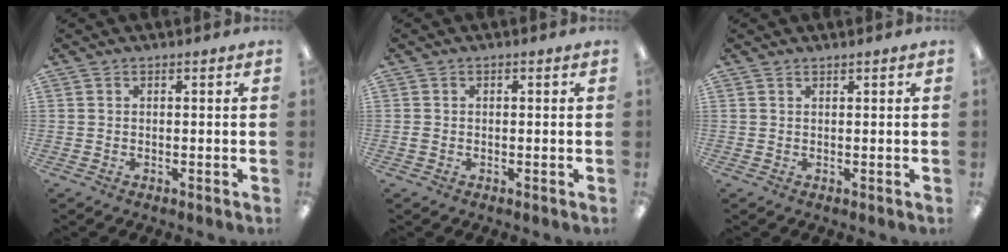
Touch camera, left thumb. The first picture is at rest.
{"total": 0.9, "force": [-0.2, 0.7, 0.6], "torque": [-0.010, 0.003, -0.005]}
{"total": 0.6, "force": [0.6, 0.0, 0.0], "torque": [0.000, 0.001, 0.010]}